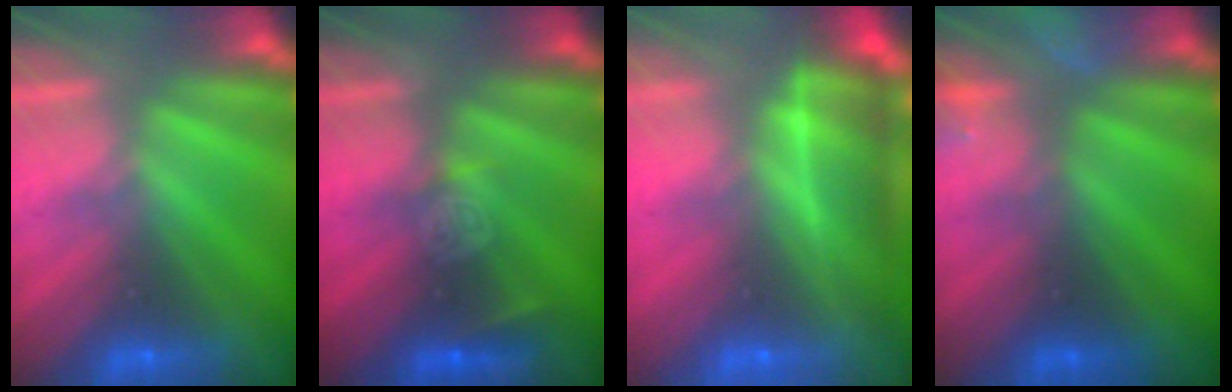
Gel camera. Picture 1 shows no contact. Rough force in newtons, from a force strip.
{"total": 3.7}
{"total": 7.1}
{"total": 7.7}